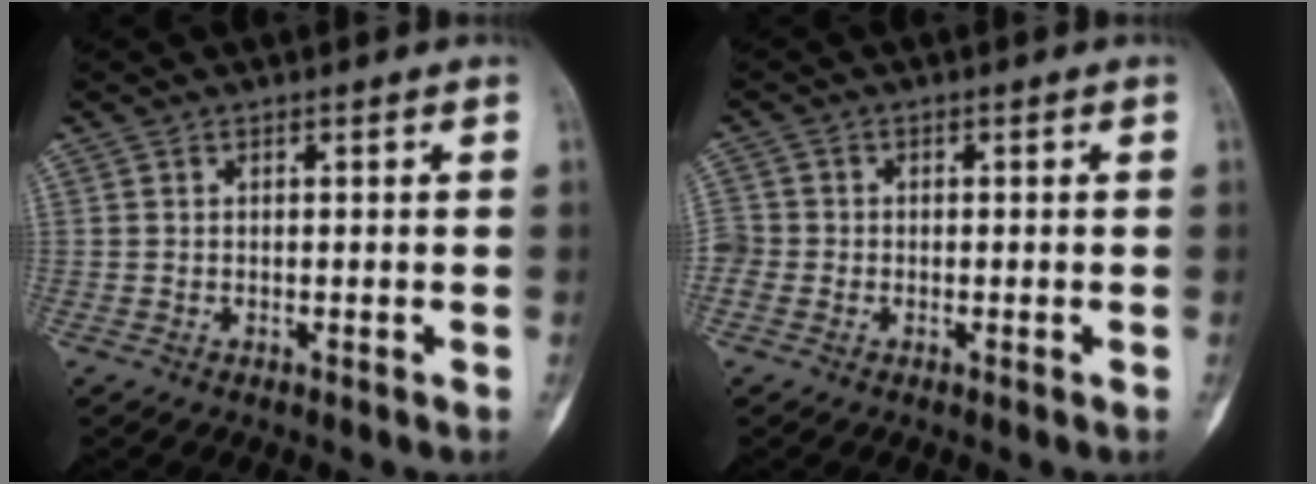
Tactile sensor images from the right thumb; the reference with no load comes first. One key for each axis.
{"total": 3.1, "fx": -0.6, "fy": 2.9, "fz": 0.9, "tx": -0.010, "ty": 0.008, "tz": -0.016}